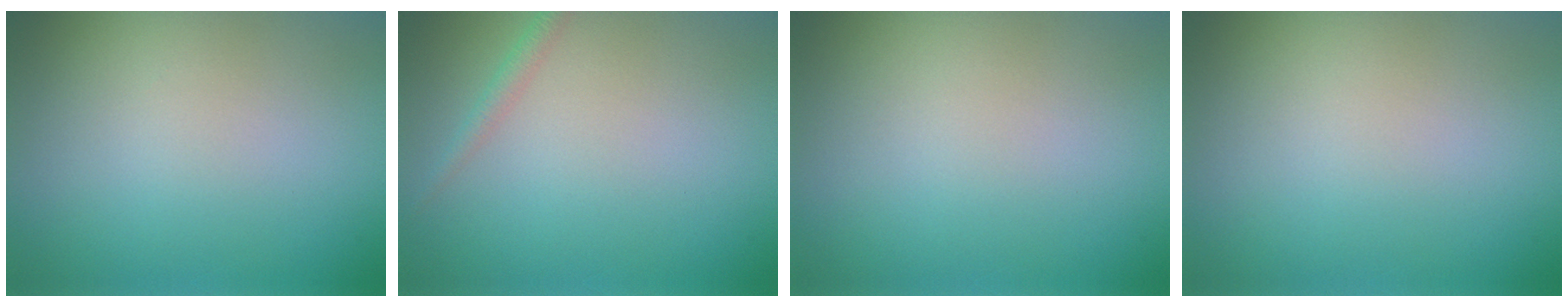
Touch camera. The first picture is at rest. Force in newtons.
{"total": 1.2, "press": 1.2, "slide": 0.1}
{"total": 0.0}
{"total": 0.0}